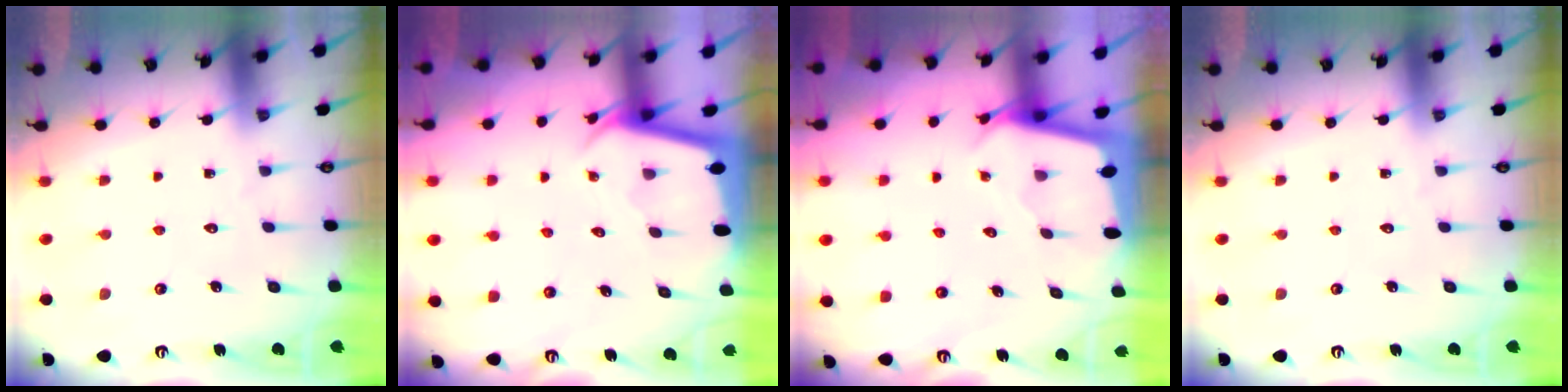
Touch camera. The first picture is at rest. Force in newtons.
{"total": 2.2, "press": 2.2, "slide": 0.1}
{"total": 2.3, "press": 2.3, "slide": 0.1}
{"total": 0.0}